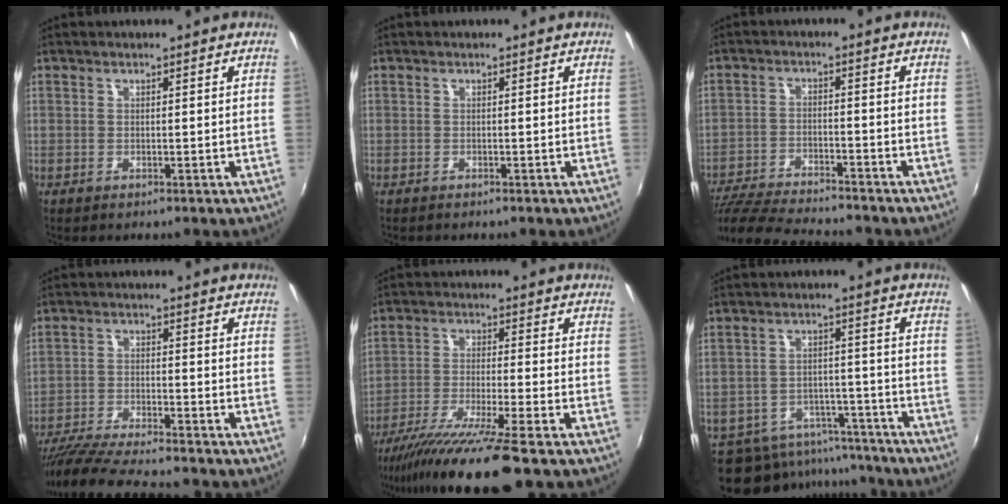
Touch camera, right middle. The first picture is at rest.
{"total": 0.5, "force": [-0.5, 0.2, 0.1], "torque": [-0.002, -0.003, -0.010]}
{"total": 16.2, "force": [-14.4, 2.5, 7.0], "torque": [-0.155, -0.027, -0.241]}
{"total": 15.1, "force": [-13.4, 1.5, 6.8], "torque": [-0.141, -0.026, -0.227]}
{"total": 14.1, "force": [-11.2, -1.1, 8.4], "torque": [-0.172, -0.043, -0.195]}
{"total": 18.7, "force": [-16.2, 7.8, 5.3], "torque": [-0.126, 0.027, -0.211]}